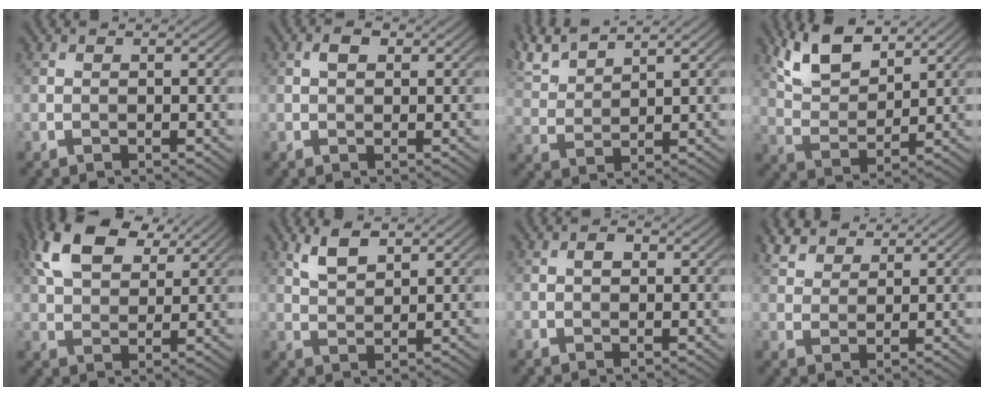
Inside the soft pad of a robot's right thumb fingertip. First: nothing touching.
{"total": 1.8, "force": [0.6, 1.1, 1.3], "torque": [-0.023, 0.005, 0.006]}
{"total": 6.0, "force": [5.3, 1.2, 2.7], "torque": [-0.077, 0.015, 0.112]}
{"total": 8.0, "force": [5.5, 3.3, 4.7], "torque": [-0.107, 0.000, 0.113]}
{"total": 11.2, "force": [5.9, 6.0, 7.5], "torque": [-0.173, 0.020, 0.117]}
{"total": 3.9, "force": [2.6, 1.5, 2.5], "torque": [-0.058, 0.000, 0.055]}
{"total": 1.3, "force": [0.2, 0.9, 0.9], "torque": [-0.015, 0.002, 0.000]}
{"total": 5.2, "force": [4.1, 2.2, 2.2], "torque": [-0.058, 0.011, 0.085]}